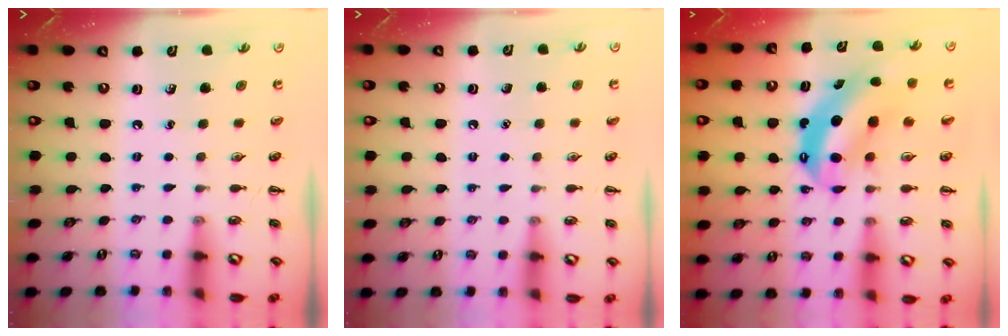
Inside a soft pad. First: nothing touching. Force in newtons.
{"total": 1.4, "press": 1.4, "slide": 0.1}
{"total": 8.4, "press": 8.0, "slide": 2.4}